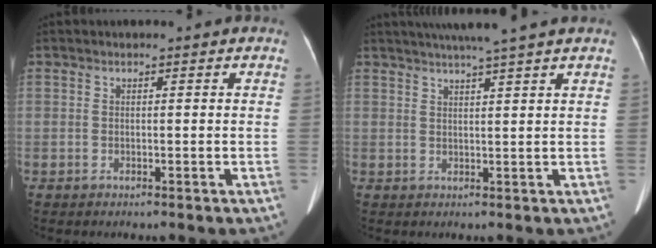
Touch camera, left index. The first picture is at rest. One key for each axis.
{"total": 7.4, "fx": 6.0, "fy": -1.3, "fz": 4.1, "tx": -0.062, "ty": 0.014, "tz": 0.079}